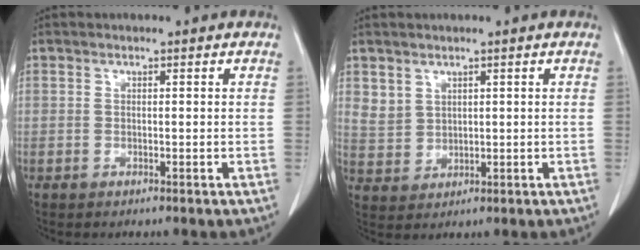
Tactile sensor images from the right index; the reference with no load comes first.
{"total": 3.6, "force": [2.1, 2.8, 0.7], "torque": [-0.013, -0.003, 0.052]}